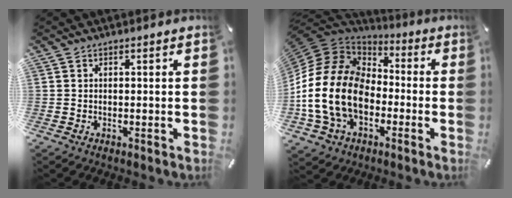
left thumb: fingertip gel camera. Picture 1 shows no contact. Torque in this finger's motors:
{"motor_torque": [1.72, 3.21, 2.77, 0.00, 1.05]}